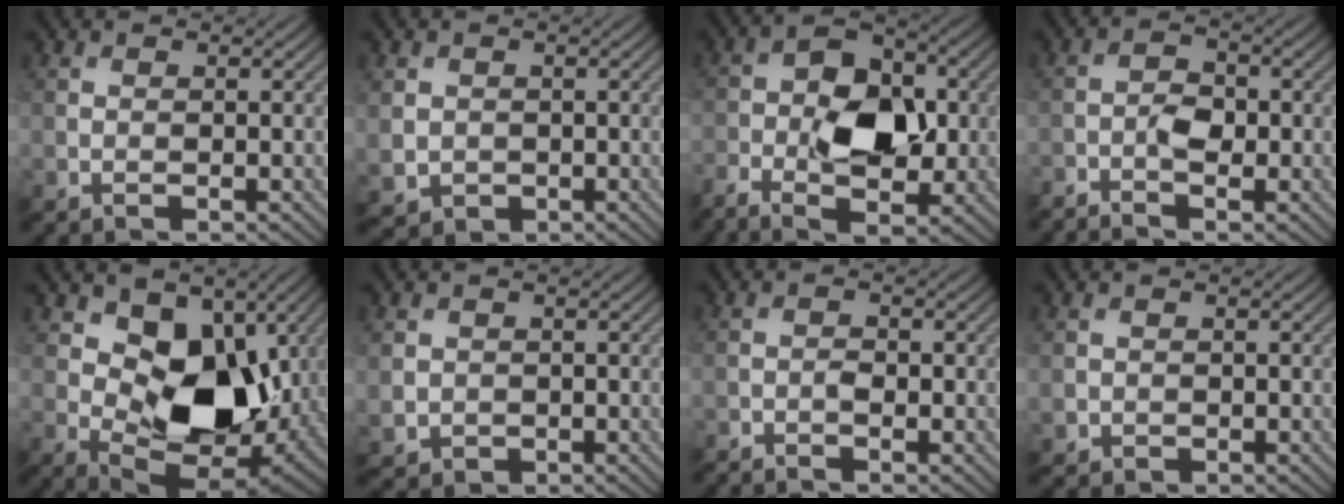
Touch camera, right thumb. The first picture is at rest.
{"total": 3.3, "force": [0.1, 3.1, 1.2], "torque": [-0.046, -0.012, 0.003]}
{"total": 10.5, "force": [-2.2, 6.0, 8.3], "torque": [-0.155, 0.000, -0.044]}
{"total": 3.2, "force": [-1.8, 1.3, 2.2], "torque": [-0.043, 0.006, -0.041]}
{"total": 11.9, "force": [2.4, 7.6, 8.8], "torque": [-0.141, -0.021, 0.038]}
{"total": 2.6, "force": [0.0, 2.5, 0.7], "torque": [-0.029, -0.011, 0.002]}
{"total": 1.3, "force": [-1.0, 0.4, 0.7], "torque": [-0.014, 0.002, -0.022]}
{"total": 1.4, "force": [-0.2, 1.4, 0.2], "torque": [-0.002, -0.008, -0.006]}